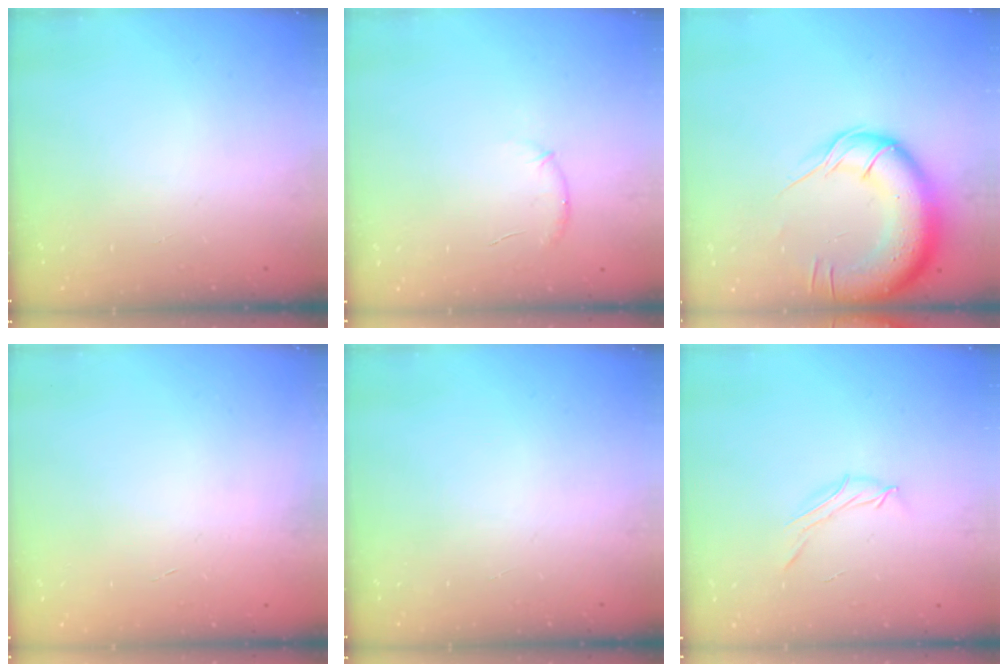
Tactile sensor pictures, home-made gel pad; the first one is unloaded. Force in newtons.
{"total": 6.4, "press": 6.2, "slide": 1.7}
{"total": 19.7, "press": 19.2, "slide": 4.8}
{"total": 0.0}
{"total": 0.0}
{"total": 6.6, "press": 6.6, "slide": 0.9}